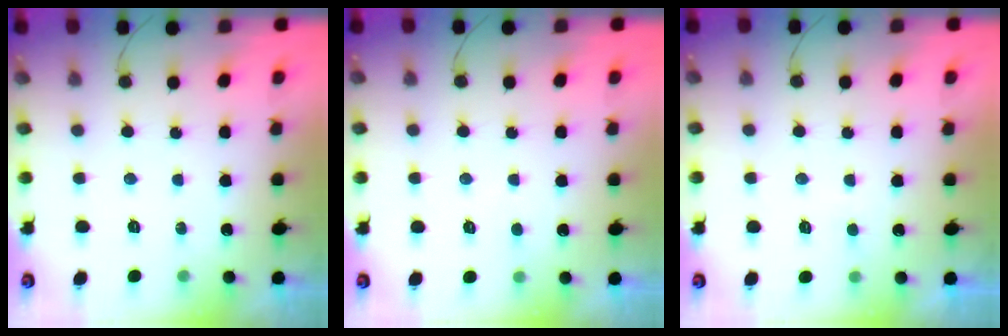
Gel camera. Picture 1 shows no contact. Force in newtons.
{"total": 3.2, "press": 3.2, "slide": 0.3}
{"total": 2.4, "press": 2.3, "slide": 0.3}